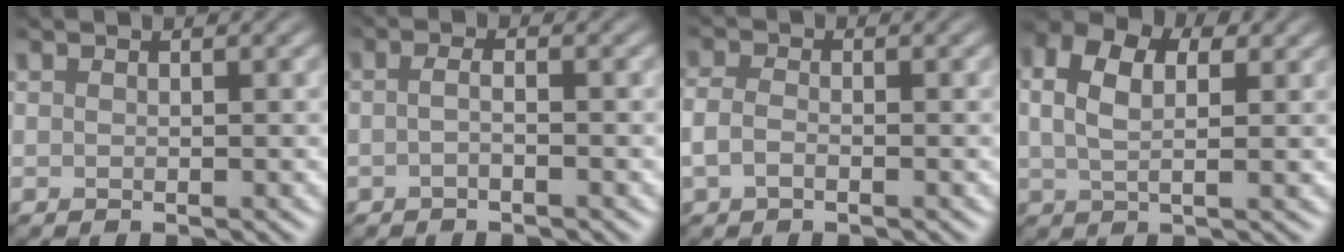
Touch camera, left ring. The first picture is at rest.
{"total": 1.2, "force": [-0.4, 0.3, 1.1], "torque": [-0.021, -0.003, -0.011]}
{"total": 1.7, "force": [-0.7, 0.9, 1.2], "torque": [-0.025, 0.002, -0.020]}
{"total": 6.3, "force": [2.1, 3.7, 4.6], "torque": [-0.100, 0.015, 0.023]}